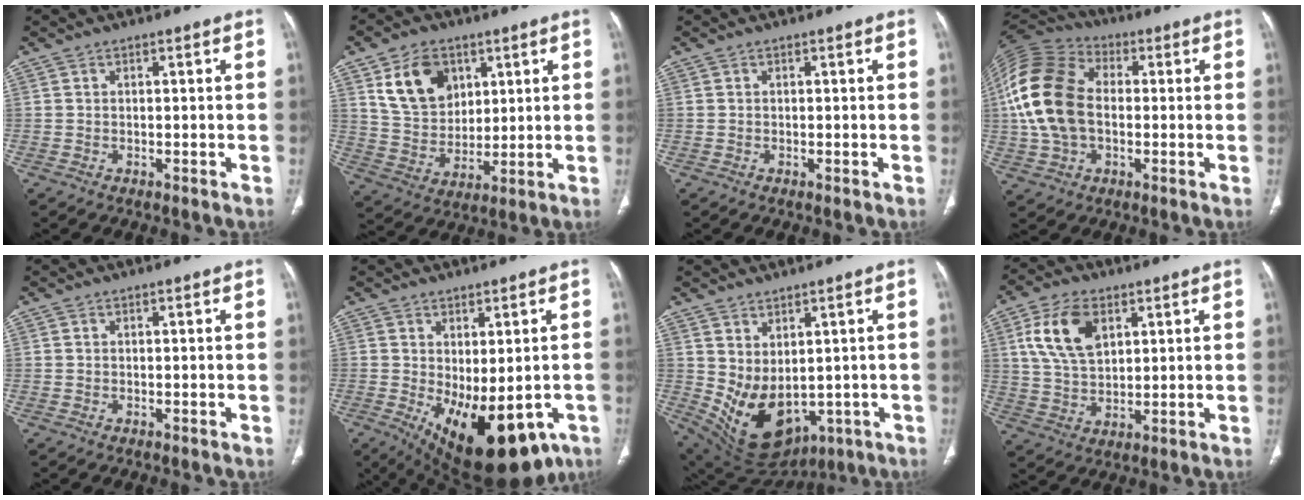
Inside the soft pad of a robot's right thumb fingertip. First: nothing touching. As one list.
[{"total": 12.5, "force": [5.6, 9.0, 6.7], "torque": [-0.089, -0.023, 0.113]}, {"total": 0.0}, {"total": 18.2, "force": [0.4, 12.1, 13.5], "torque": [-0.282, 0.026, 0.003]}, {"total": 0.0}, {"total": 18.2, "force": [-6.7, 9.0, 14.4], "torque": [-0.179, -0.012, -0.072]}, {"total": 13.4, "force": [-0.6, 8.7, 10.2], "torque": [-0.162, -0.016, 0.034]}, {"total": 11.2, "force": [4.3, 6.5, 8.0], "torque": [-0.145, -0.009, 0.086]}]